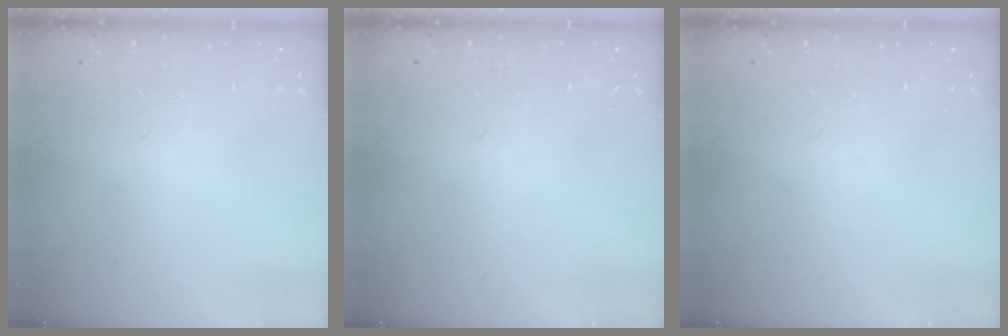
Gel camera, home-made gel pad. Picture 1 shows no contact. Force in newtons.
{"total": 0.0}
{"total": 0.0}